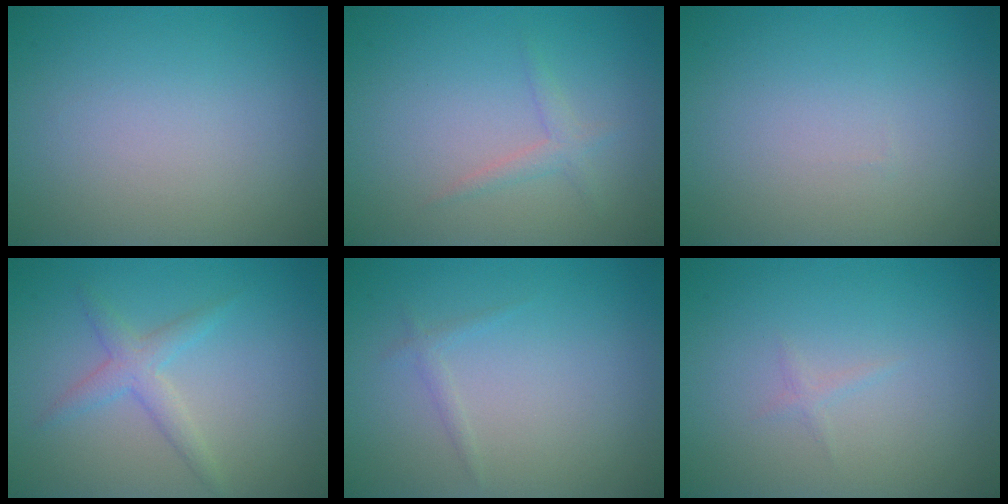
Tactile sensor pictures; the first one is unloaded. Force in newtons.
{"total": 1.3, "press": 1.3, "slide": 0.1}
{"total": 0.0}
{"total": 2.2, "press": 2.2, "slide": 0.1}
{"total": 0.8, "press": 0.8, "slide": 0.1}
{"total": 0.5, "press": 0.5, "slide": 0.0}